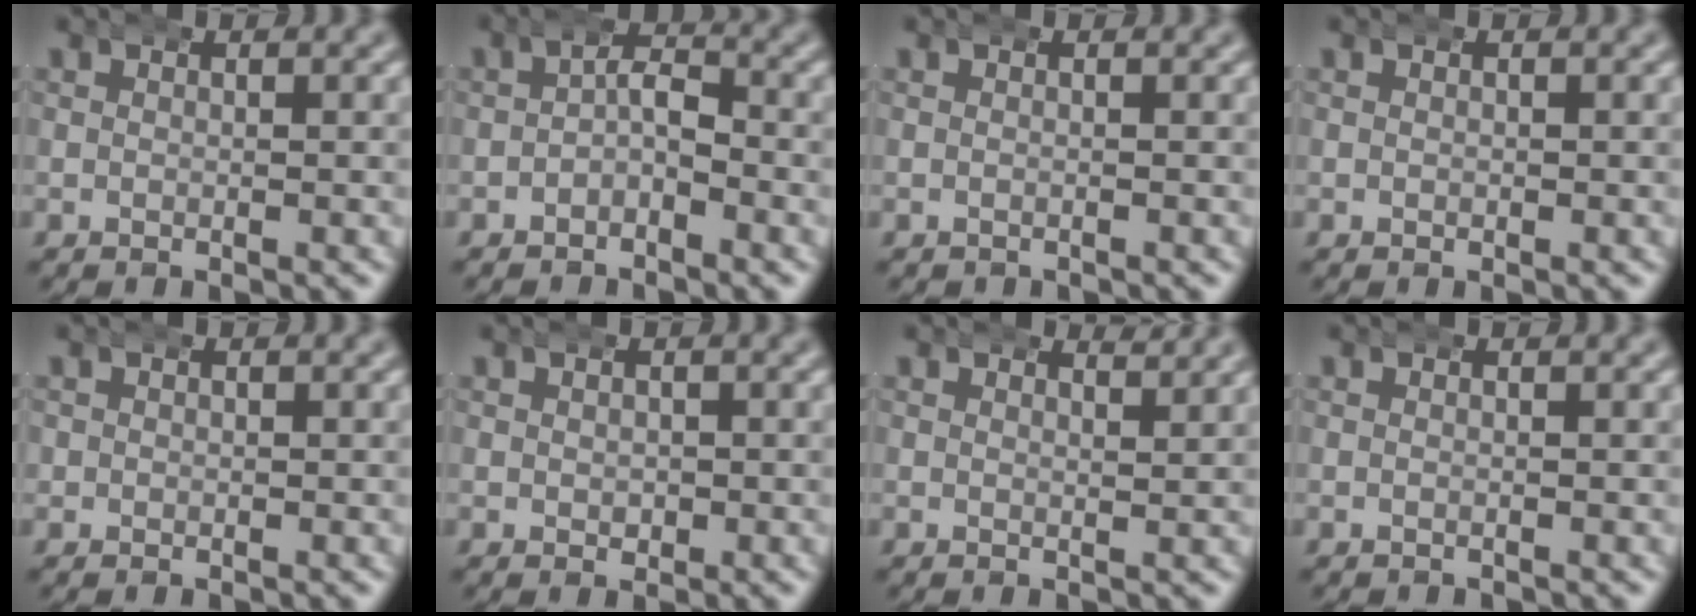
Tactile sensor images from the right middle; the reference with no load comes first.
{"total": 2.4, "force": [-0.7, 1.7, 1.6], "torque": [-0.020, -0.003, -0.017]}
{"total": 0.7, "force": [-0.6, 0.1, -0.1], "torque": [-0.004, -0.007, -0.006]}
{"total": 0.0}
{"total": 0.8, "force": [0.2, 0.8, -0.1], "torque": [0.000, -0.001, 0.000]}
{"total": 1.0, "force": [0.1, 0.9, 0.4], "torque": [-0.009, -0.005, 0.003]}
{"total": 1.4, "force": [1.4, -0.1, 0.3], "torque": [0.000, -0.007, 0.022]}
{"total": 0.0}